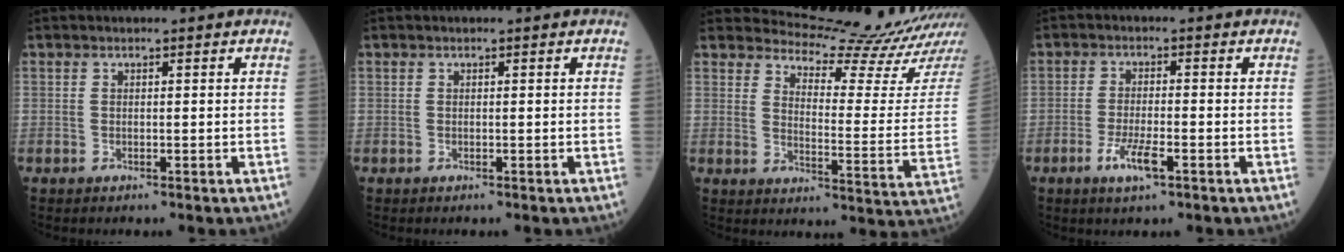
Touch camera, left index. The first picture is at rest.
{"total": 0.0}
{"total": 14.2, "force": [13.9, -2.5, 1.3], "torque": [-0.025, -0.118, 0.174]}
{"total": 4.4, "force": [-2.2, 0.8, 3.7], "torque": [-0.082, -0.005, -0.041]}